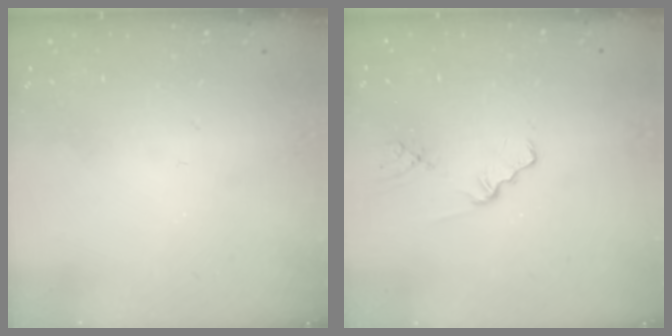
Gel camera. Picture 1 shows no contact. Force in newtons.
{"total": 1.2, "press": 1.2, "slide": 0.2}